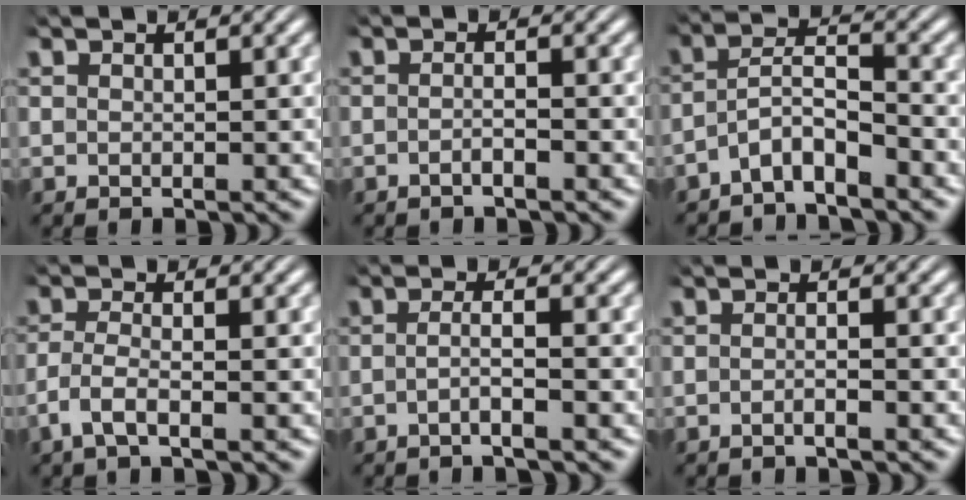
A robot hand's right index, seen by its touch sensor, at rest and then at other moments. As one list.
[{"total": 1.4, "force": [-1.2, 0.0, 0.8], "torque": [-0.018, -0.002, -0.023]}, {"total": 4.8, "force": [-2.9, 2.9, 2.5], "torque": [-0.055, -0.015, -0.050]}, {"total": 2.8, "force": [-1.6, 0.8, 2.1], "torque": [-0.055, -0.017, -0.021]}, {"total": 2.4, "force": [-1.5, -0.3, 1.8], "torque": [-0.034, -0.006, -0.027]}, {"total": 1.3, "force": [-1.0, -0.1, 0.7], "torque": [-0.017, -0.001, -0.022]}]